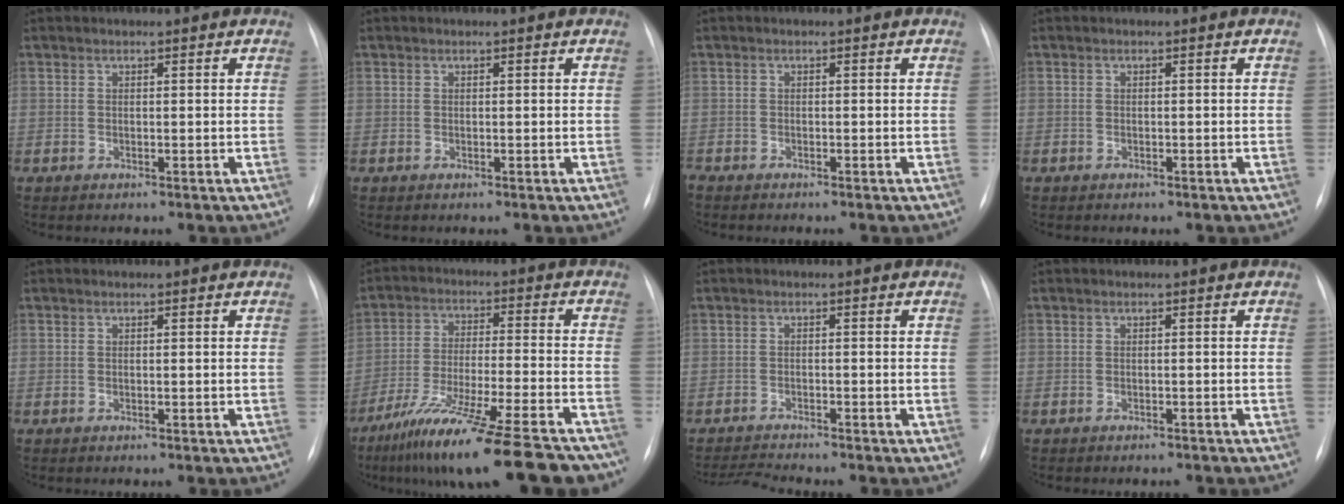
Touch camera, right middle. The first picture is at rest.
{"total": 0.0}
{"total": 2.1, "force": [-1.9, 0.5, 0.9], "torque": [-0.013, -0.007, -0.025]}
{"total": 0.6, "force": [-0.5, 0.4, 0.2], "torque": [-0.008, 0.001, -0.007]}
{"total": 0.0}
{"total": 21.9, "force": [-17.4, 1.8, 13.1], "torque": [-0.172, -0.022, -0.272]}
{"total": 3.3, "force": [-3.1, -1.1, 0.4], "torque": [-0.012, -0.019, -0.054]}
{"total": 2.6, "force": [-2.4, 0.8, 0.8], "torque": [-0.011, -0.004, -0.026]}